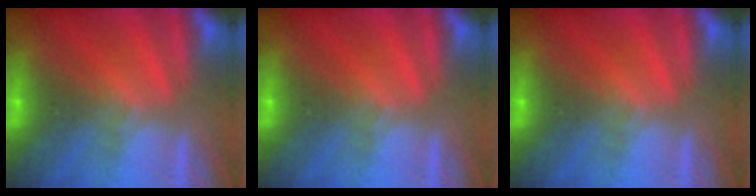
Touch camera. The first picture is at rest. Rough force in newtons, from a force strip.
{"total": 0.0}
{"total": 0.0}